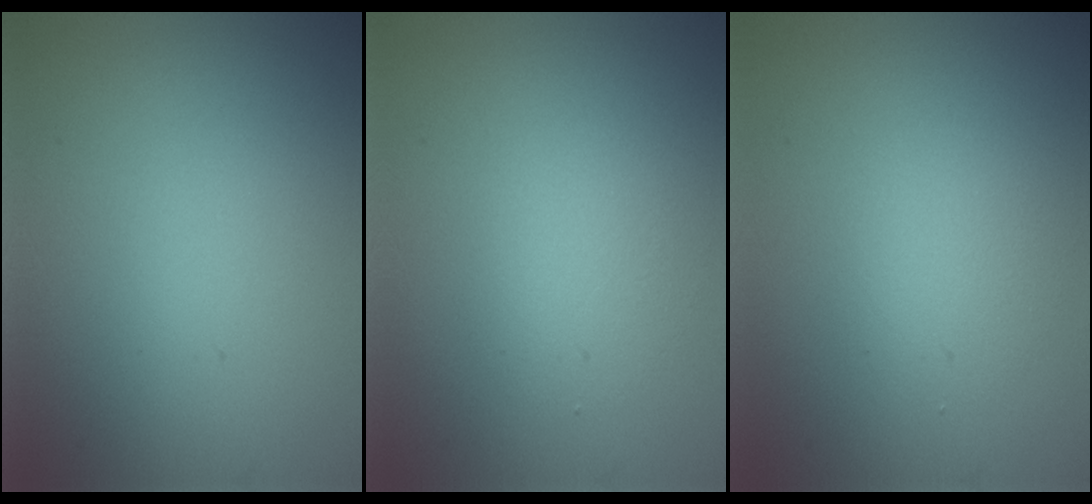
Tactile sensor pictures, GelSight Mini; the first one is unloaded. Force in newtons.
{"total": 2.4, "press": 2.4, "slide": 0.4}
{"total": 2.1, "press": 2.1, "slide": 0.2}